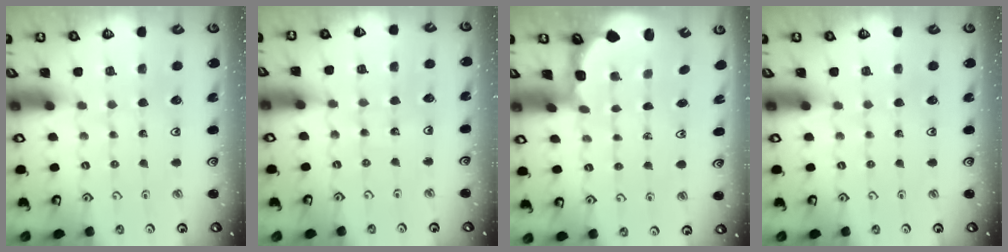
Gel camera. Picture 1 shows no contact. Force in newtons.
{"total": 6.0, "press": 5.8, "slide": 1.7}
{"total": 2.9, "press": 1.9, "slide": 2.2}
{"total": 0.0}